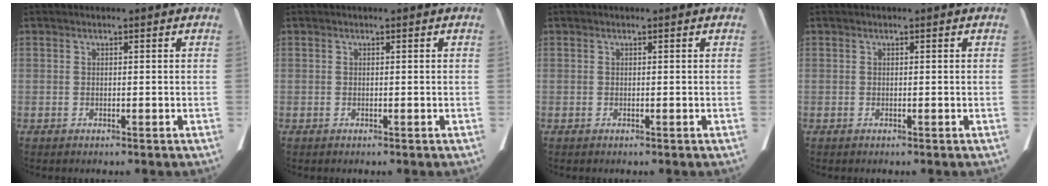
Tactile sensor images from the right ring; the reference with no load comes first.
{"total": 0.0}
{"total": 0.0}
{"total": 0.0}